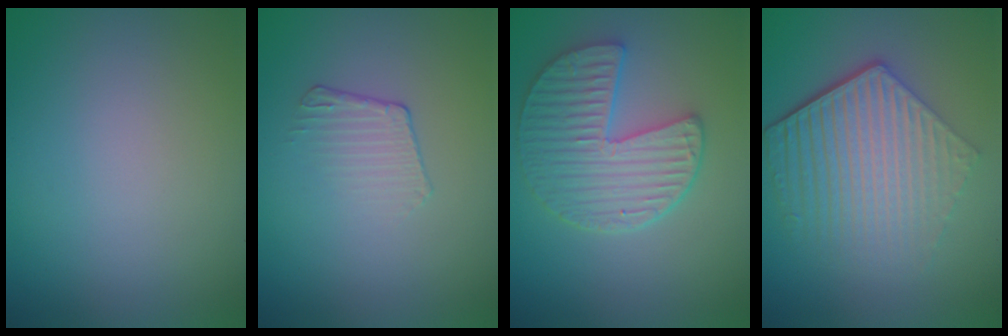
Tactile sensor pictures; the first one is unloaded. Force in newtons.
{"total": 1.5, "press": 0.7, "slide": 1.4}
{"total": 5.2, "press": 4.4, "slide": 2.8}
{"total": 6.1, "press": 4.4, "slide": 4.3}